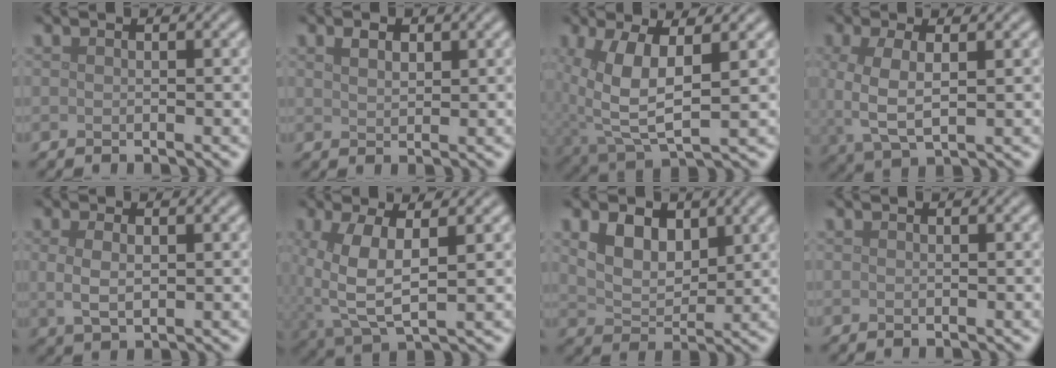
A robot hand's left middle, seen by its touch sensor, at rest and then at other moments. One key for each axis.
{"total": 1.6, "fx": 0.9, "fy": 0.9, "fz": 0.9, "tx": -0.017, "ty": 0.002, "tz": 0.020}
{"total": 6.8, "fx": 1.3, "fy": 3.1, "fz": 5.9, "tx": -0.138, "ty": -0.011, "tz": 0.028}
{"total": 4.3, "fx": 0.2, "fy": 2.0, "fz": 3.9, "tx": -0.096, "ty": -0.002, "tz": 0.005}
{"total": 2.5, "fx": 0.3, "fy": 1.4, "fz": 2.0, "tx": -0.049, "ty": -0.005, "tz": 0.009}
{"total": 5.8, "fx": 0.6, "fy": 2.5, "fz": 5.2, "tx": -0.121, "ty": 0.000, "tz": 0.013}
{"total": 4.2, "fx": 1.9, "fy": 2.7, "fz": 2.7, "tx": -0.061, "ty": -0.005, "tz": 0.032}
{"total": 0.0}